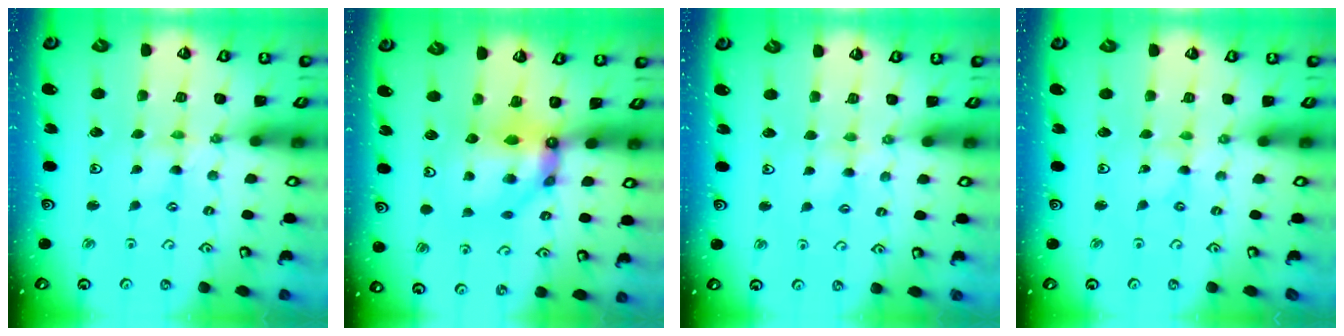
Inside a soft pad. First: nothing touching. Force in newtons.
{"total": 9.4, "press": 9.4, "slide": 1.0}
{"total": 2.6, "press": 2.6, "slide": 0.5}
{"total": 0.0}